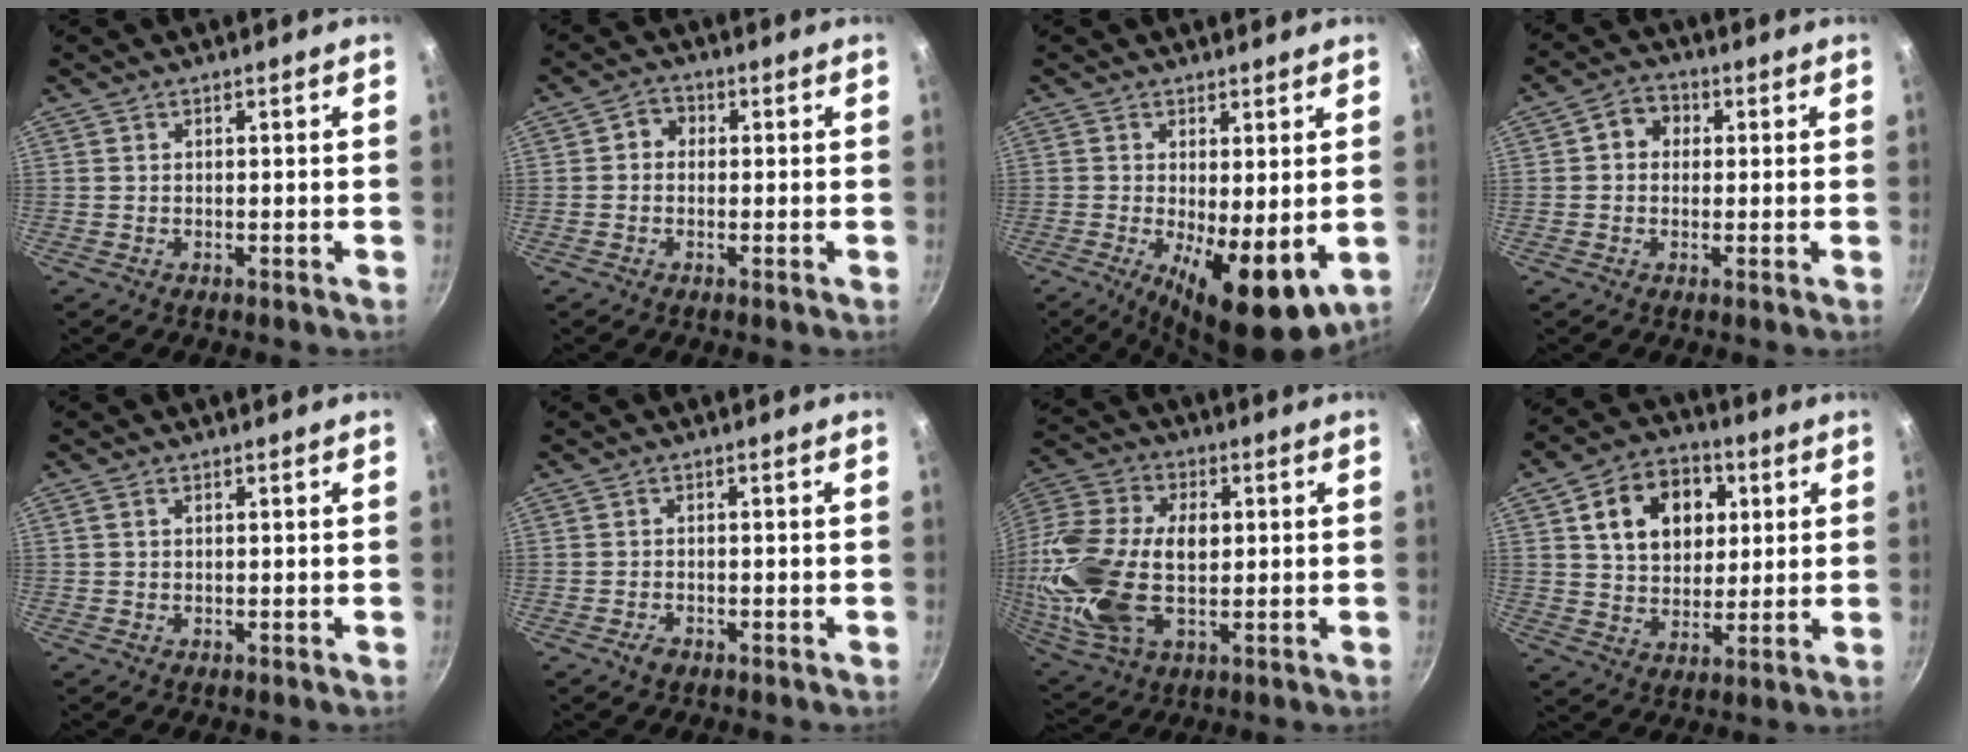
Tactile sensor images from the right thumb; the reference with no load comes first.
{"total": 3.1, "force": [0.1, 2.7, 1.5], "torque": [-0.012, 0.009, -0.008]}
{"total": 11.7, "force": [-1.7, 4.2, 10.8], "torque": [-0.150, -0.014, -0.013]}
{"total": 5.2, "force": [0.9, 4.4, 2.7], "torque": [-0.019, 0.009, 0.002]}
{"total": 0.9, "force": [0.4, 0.6, 0.6], "torque": [-0.011, 0.003, 0.007]}
{"total": 1.9, "force": [-1.2, 1.0, 0.9], "torque": [-0.019, 0.008, -0.019]}
{"total": 22.7, "force": [0.3, 13.9, 17.9], "torque": [-0.366, 0.009, 0.002]}
{"total": 14.8, "force": [4.2, 11.0, 8.9], "torque": [-0.111, 0.003, 0.063]}